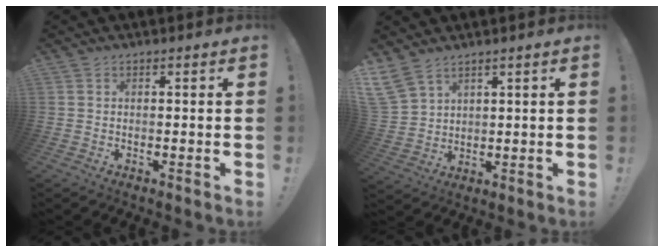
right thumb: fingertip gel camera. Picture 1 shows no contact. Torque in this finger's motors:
{"motor_torque": [-0.39, 2.07, 1.51, 1.26, 0.48]}